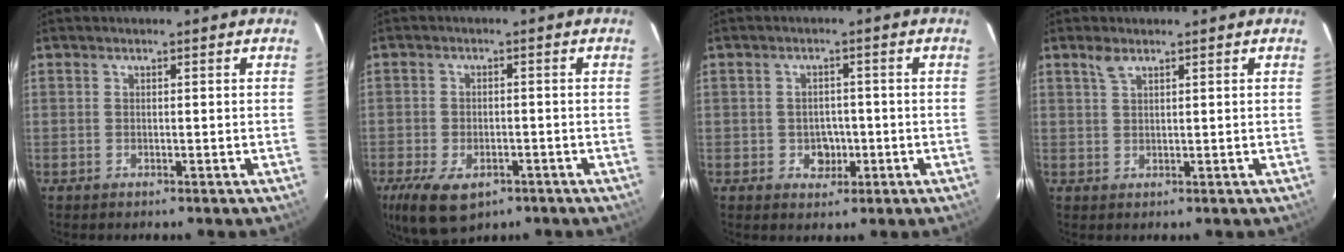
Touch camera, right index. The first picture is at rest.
{"total": 10.8, "force": [-6.3, 5.8, 6.7], "torque": [-0.151, -0.029, -0.101]}
{"total": 3.8, "force": [-0.9, 3.3, 1.5], "torque": [-0.031, 0.008, -0.003]}
{"total": 1.9, "force": [1.4, 0.7, 1.1], "torque": [-0.023, 0.005, 0.028]}